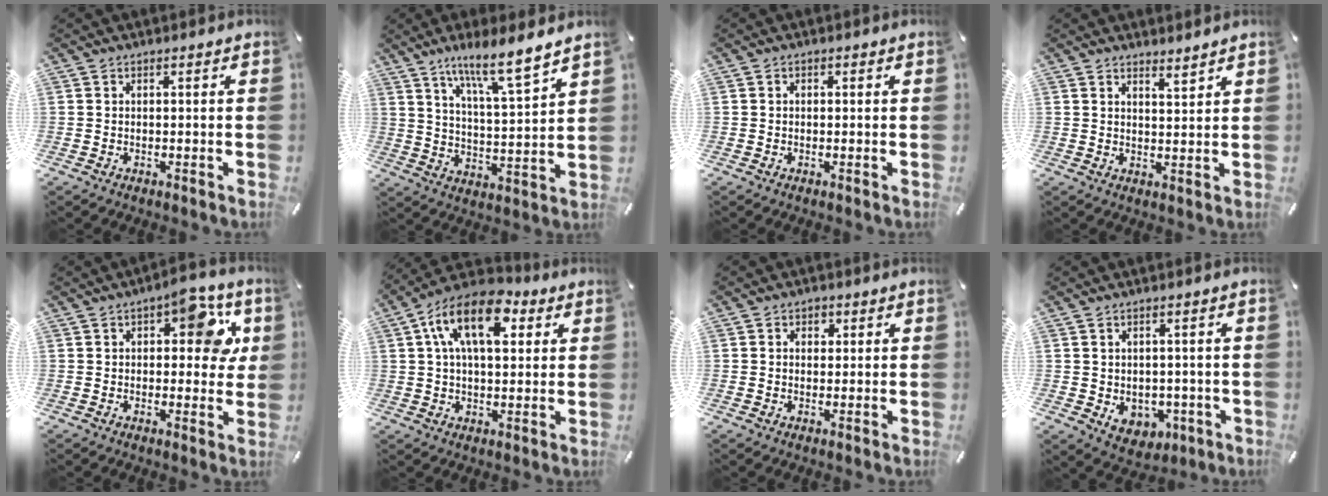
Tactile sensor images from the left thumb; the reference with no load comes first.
{"total": 11.3, "force": [9.3, 1.5, 6.3], "torque": [-0.108, -0.060, 0.160]}
{"total": 0.6, "force": [-0.1, 0.5, 0.3], "torque": [-0.005, 0.004, -0.002]}
{"total": 3.0, "force": [3.0, 0.2, 0.1], "torque": [0.002, -0.021, 0.054]}
{"total": 11.1, "force": [3.8, 5.7, 8.8], "torque": [-0.099, -0.009, 0.057]}
{"total": 14.7, "force": [5.4, 8.2, 11.0], "torque": [-0.191, -0.002, 0.090]}
{"total": 2.1, "force": [0.4, 1.9, 0.8], "torque": [-0.003, 0.001, 0.000]}
{"total": 5.2, "force": [-0.5, 4.7, 2.3], "torque": [-0.026, -0.001, -0.008]}